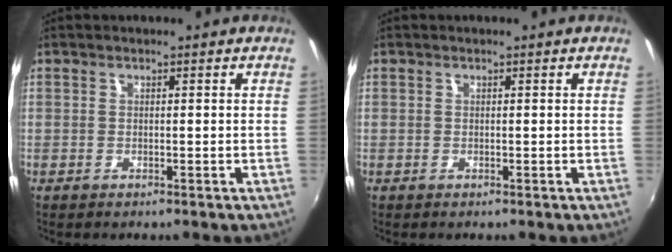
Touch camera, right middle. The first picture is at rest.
{"total": 0.0}